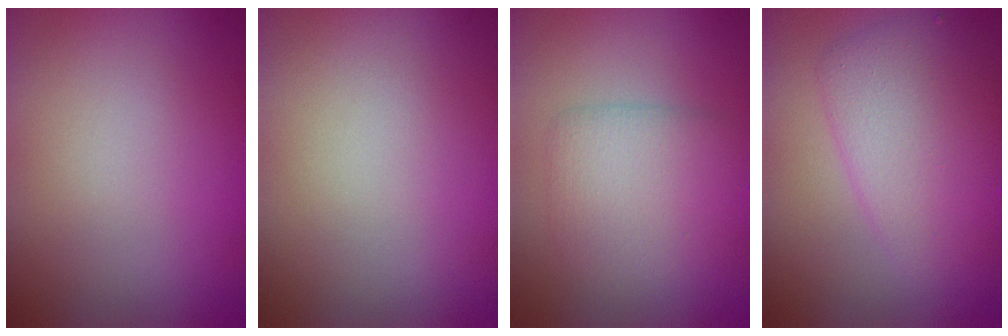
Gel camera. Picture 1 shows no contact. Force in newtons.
{"total": 0.0}
{"total": 3.5, "press": 3.5, "slide": 0.2}
{"total": 4.6, "press": 4.6, "slide": 0.0}